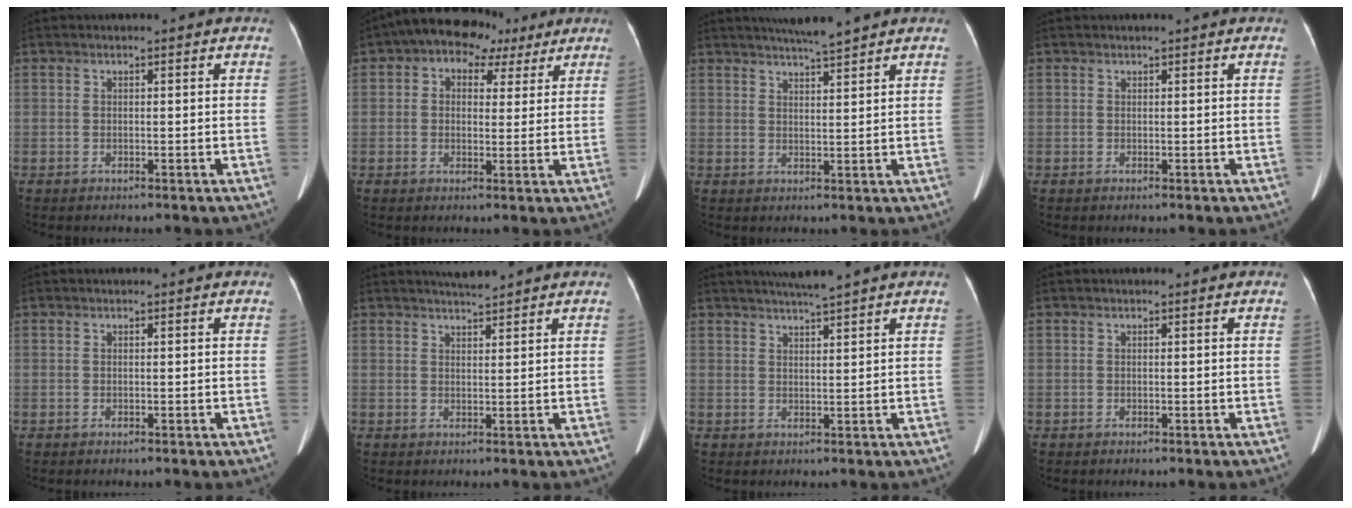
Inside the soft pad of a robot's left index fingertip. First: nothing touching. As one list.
[{"total": 8.0, "force": [4.2, 5.5, 4.1], "torque": [-0.056, 0.042, 0.060]}, {"total": 5.3, "force": [4.7, -0.6, 2.4], "torque": [-0.042, 0.006, 0.076]}, {"total": 0.0}, {"total": 0.0}, {"total": 2.6, "force": [2.4, -0.1, 0.7], "torque": [-0.012, 0.009, 0.043]}, {"total": 4.3, "force": [3.7, -0.7, 2.1], "torque": [-0.033, 0.011, 0.062]}, {"total": 0.0}]